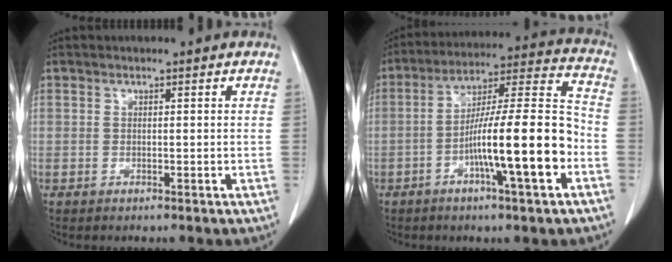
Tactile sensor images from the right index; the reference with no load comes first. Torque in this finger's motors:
{"motor_torque": [1.53, -0.61, 0.74, 0.17]}